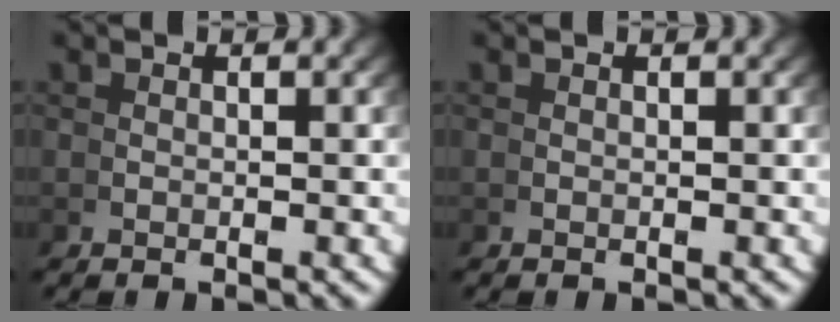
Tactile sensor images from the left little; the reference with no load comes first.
{"total": 0.0}